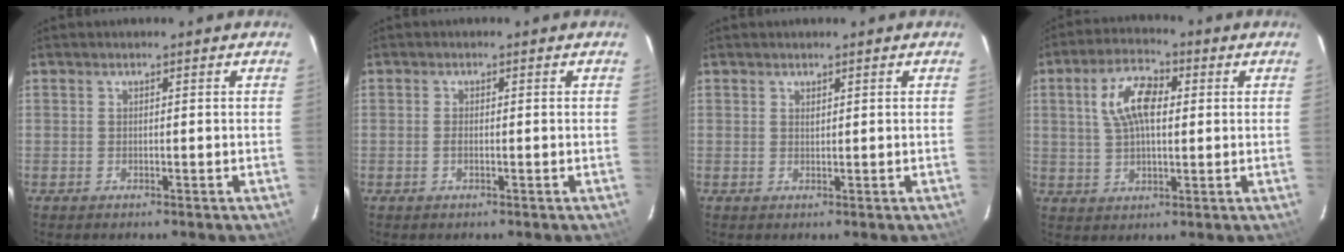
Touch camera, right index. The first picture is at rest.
{"total": 1.0, "force": [-0.2, 0.3, 1.0], "torque": [-0.022, -0.001, -0.005]}
{"total": 0.8, "force": [0.6, 0.5, 0.1], "torque": [-0.002, 0.001, 0.012]}
{"total": 9.3, "force": [2.1, 4.6, 7.8], "torque": [-0.154, 0.021, 0.039]}